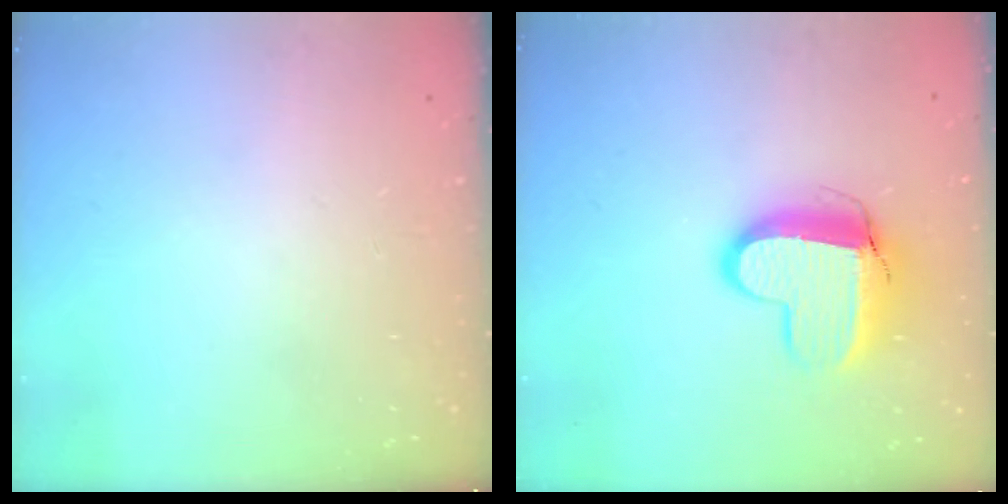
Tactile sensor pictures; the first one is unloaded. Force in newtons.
{"total": 11.6, "press": 11.6, "slide": 0.6}